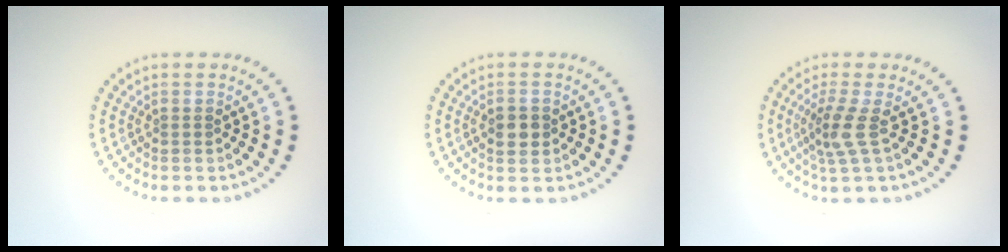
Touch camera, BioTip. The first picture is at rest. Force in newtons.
{"total": 2.4, "press": 2.4, "slide": 0.0}
{"total": 2.7, "press": 2.0, "slide": 1.8}